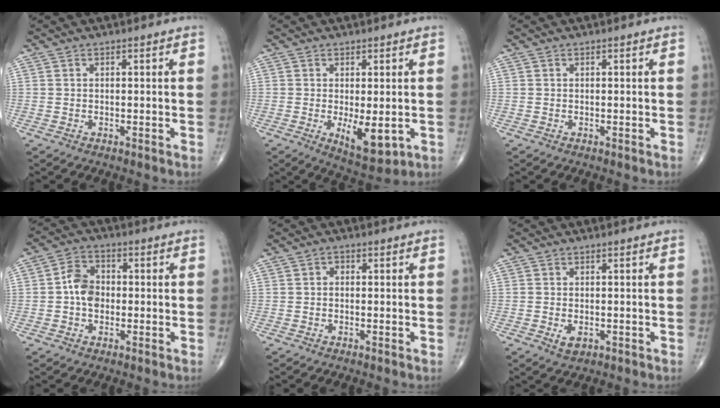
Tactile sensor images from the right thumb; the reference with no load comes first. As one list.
[{"total": 7.4, "force": [-1.4, 3.0, 6.6], "torque": [-0.090, -0.020, -0.010]}, {"total": 0.0}, {"total": 6.2, "force": [-0.5, 4.7, 4.0], "torque": [-0.054, 0.017, -0.019]}, {"total": 1.1, "force": [0.0, 0.9, 0.7], "torque": [-0.003, 0.004, -0.006]}, {"total": 2.6, "force": [-0.8, 1.5, 1.9], "torque": [-0.030, -0.002, -0.011]}]